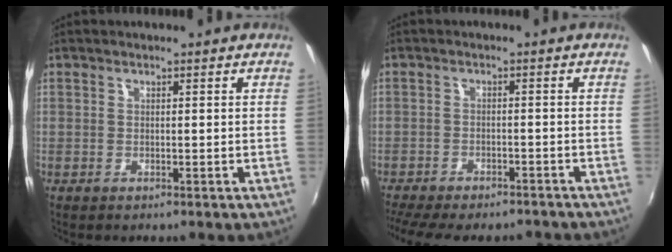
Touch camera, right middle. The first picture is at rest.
{"total": 13.2, "force": [-11.2, 3.6, 5.8], "torque": [-0.127, -0.029, -0.162]}